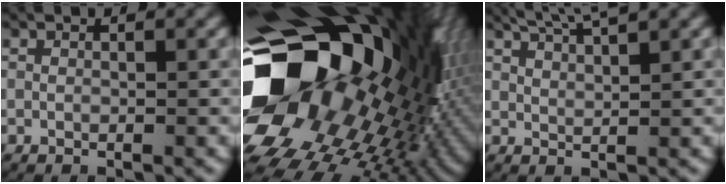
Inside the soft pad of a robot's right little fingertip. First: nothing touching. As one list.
[{"total": 33.5, "force": [2.2, 21.8, 25.4], "torque": [-0.378, -0.029, 0.037]}, {"total": 4.5, "force": [3.8, 1.1, 2.0], "torque": [-0.034, 0.007, 0.064]}]